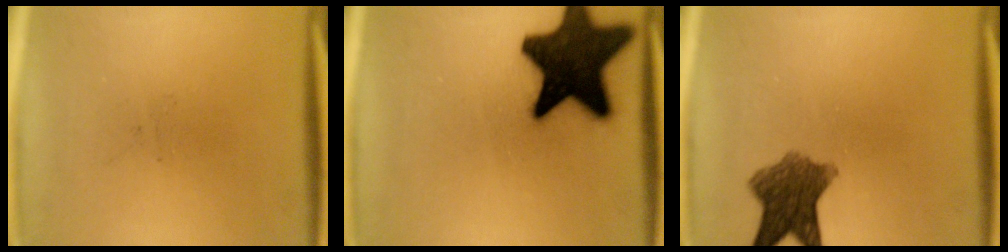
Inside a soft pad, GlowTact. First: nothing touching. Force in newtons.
{"total": 20.0}
{"total": 8.0}